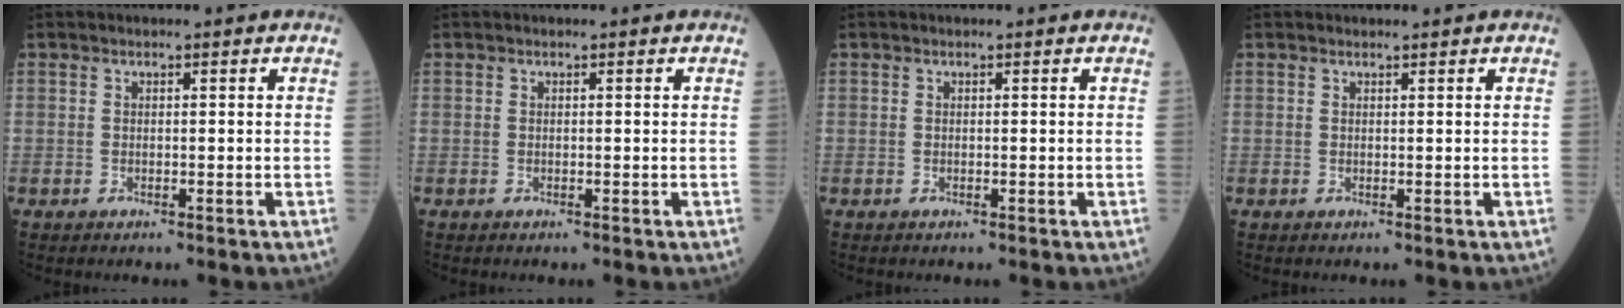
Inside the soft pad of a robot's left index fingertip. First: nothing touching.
{"total": 0.0}
{"total": 0.0}
{"total": 0.0}